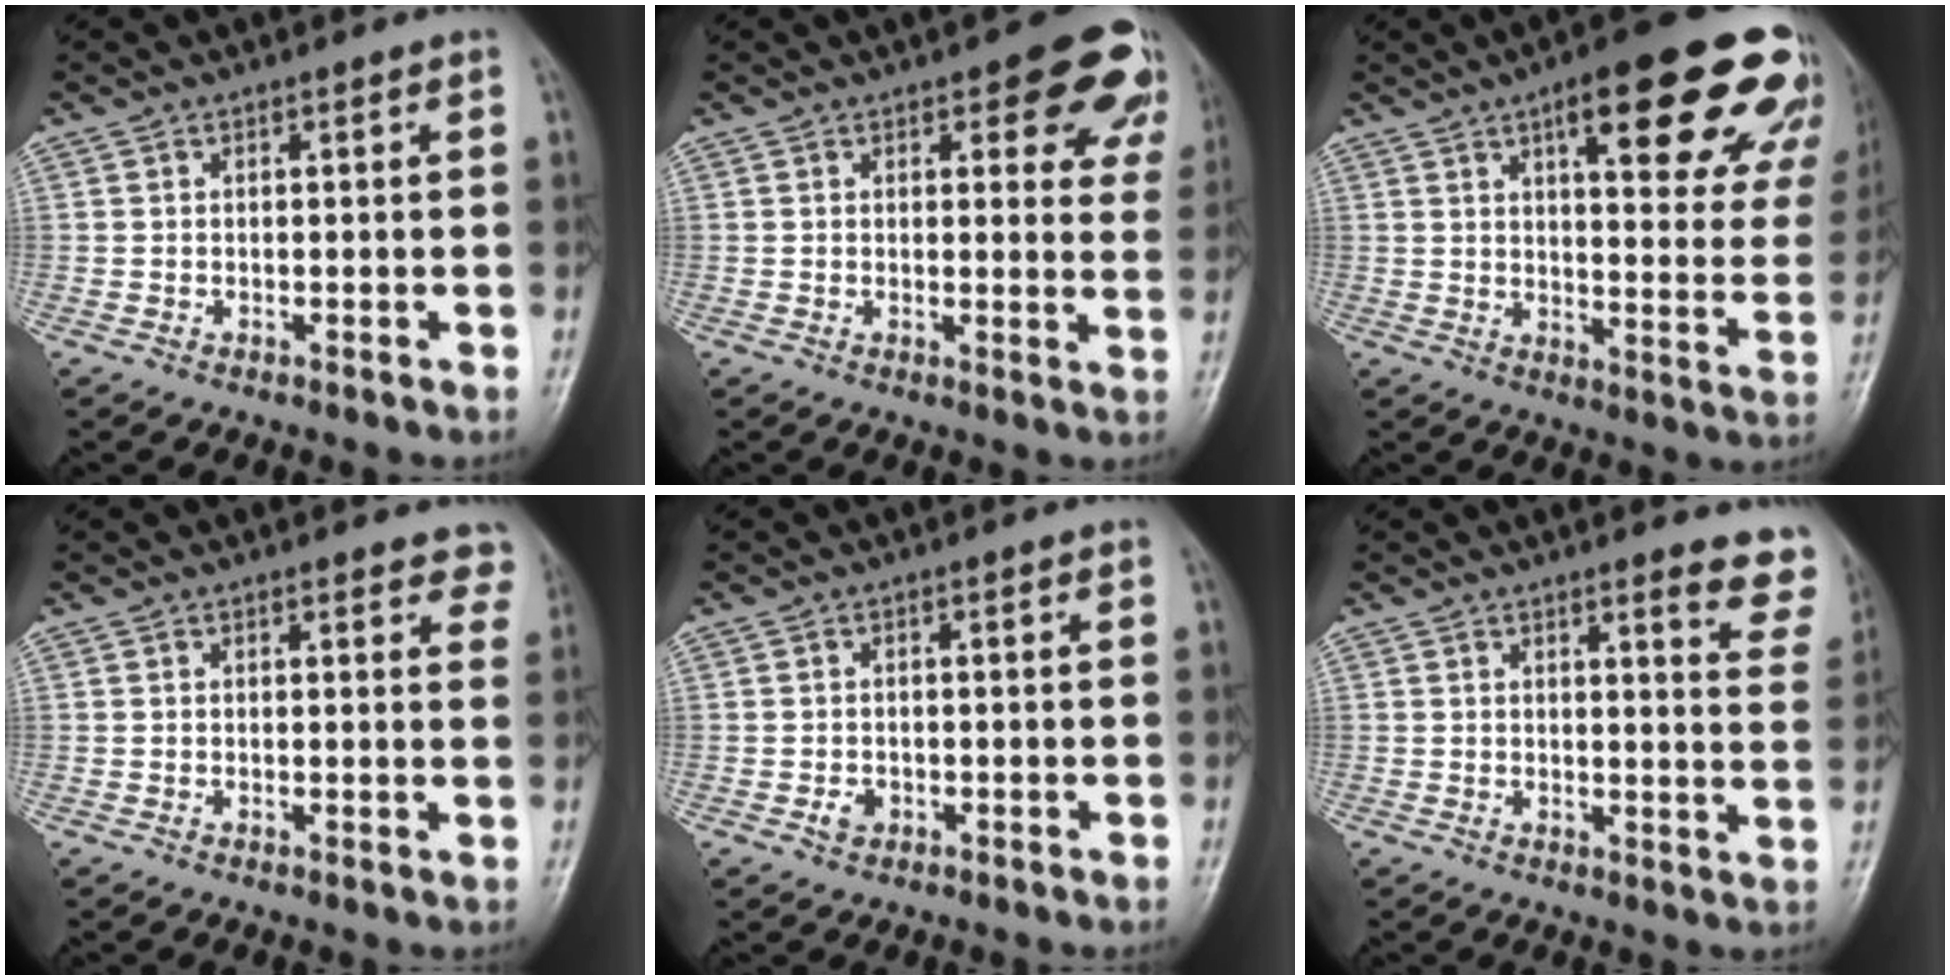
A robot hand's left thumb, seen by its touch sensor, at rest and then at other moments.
{"total": 11.0, "force": [6.6, 4.7, 7.4], "torque": [-0.035, -0.029, 0.066]}
{"total": 24.7, "force": [13.9, 7.5, 19.0], "torque": [-0.206, -0.034, 0.175]}
{"total": 4.4, "force": [3.7, 1.9, 1.5], "torque": [0.018, -0.014, 0.026]}
{"total": 1.9, "force": [-0.7, 1.5, 0.9], "torque": [-0.009, 0.003, -0.011]}
{"total": 9.3, "force": [8.0, 2.0, 4.4], "torque": [-0.014, -0.043, 0.065]}